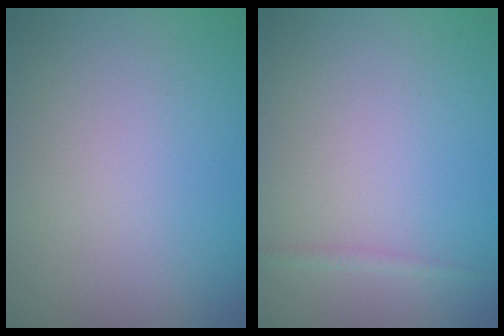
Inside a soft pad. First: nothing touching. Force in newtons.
{"total": 0.8, "press": 0.8, "slide": 0.0}